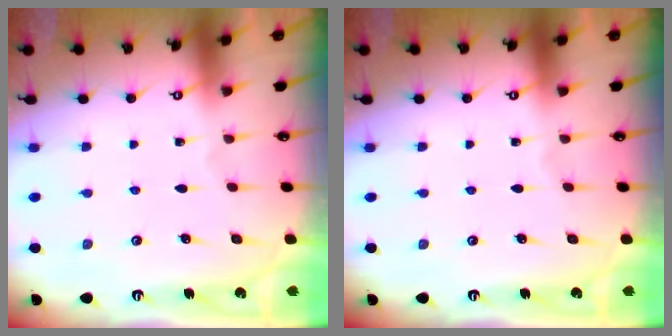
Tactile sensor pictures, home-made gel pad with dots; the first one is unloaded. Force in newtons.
{"total": 0.0}